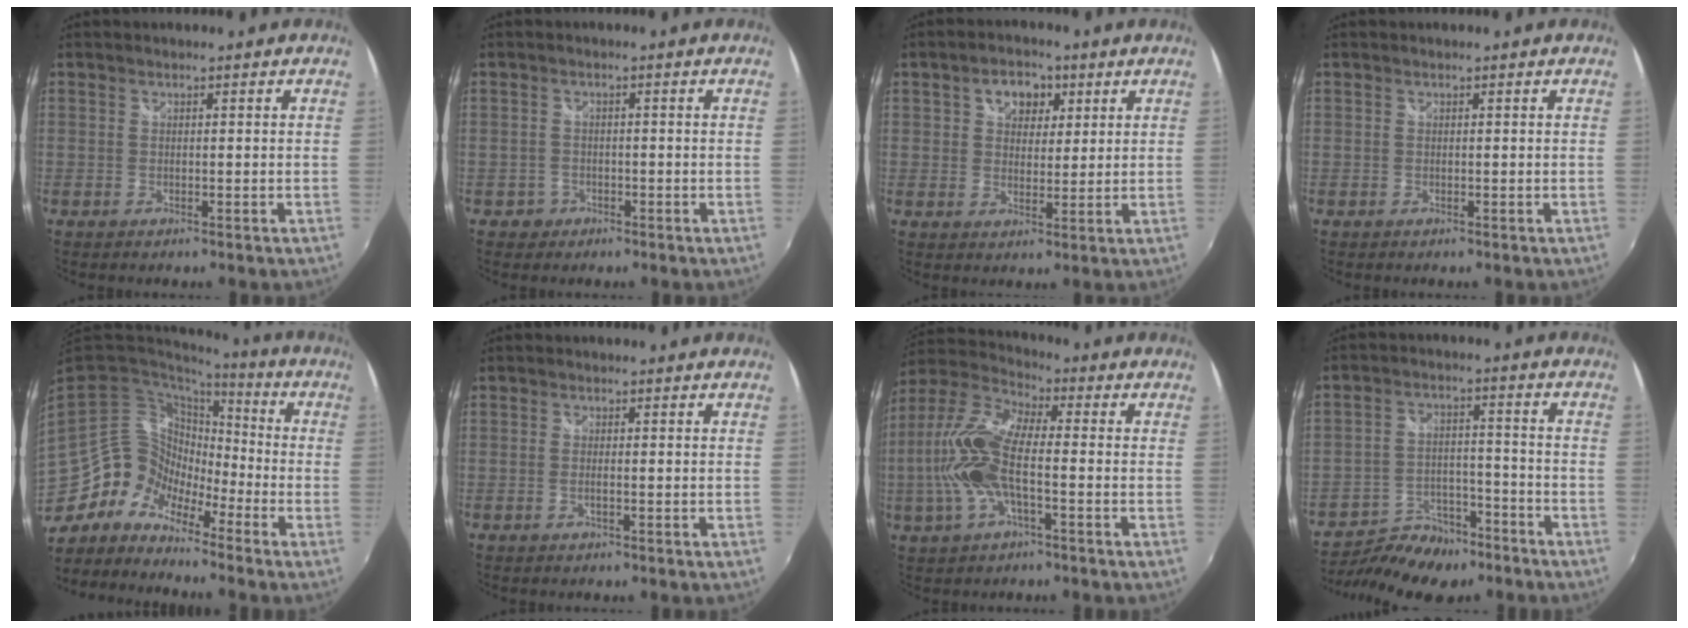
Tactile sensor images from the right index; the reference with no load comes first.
{"total": 2.5, "force": [-1.2, 2.1, 0.4], "torque": [-0.013, 0.003, -0.017]}
{"total": 6.4, "force": [2.7, 4.6, 3.5], "torque": [-0.052, 0.017, 0.042]}
{"total": 0.0}
{"total": 12.1, "force": [-9.2, 6.5, 4.4], "torque": [-0.071, 0.023, -0.194]}
{"total": 1.1, "force": [-0.5, 0.0, 1.0], "torque": [-0.022, 0.000, -0.010]}
{"total": 14.4, "force": [-2.4, 5.1, 13.2], "torque": [-0.281, 0.005, -0.053]}
{"total": 14.4, "force": [-11.5, 6.7, 5.6], "torque": [-0.137, 0.000, -0.175]}